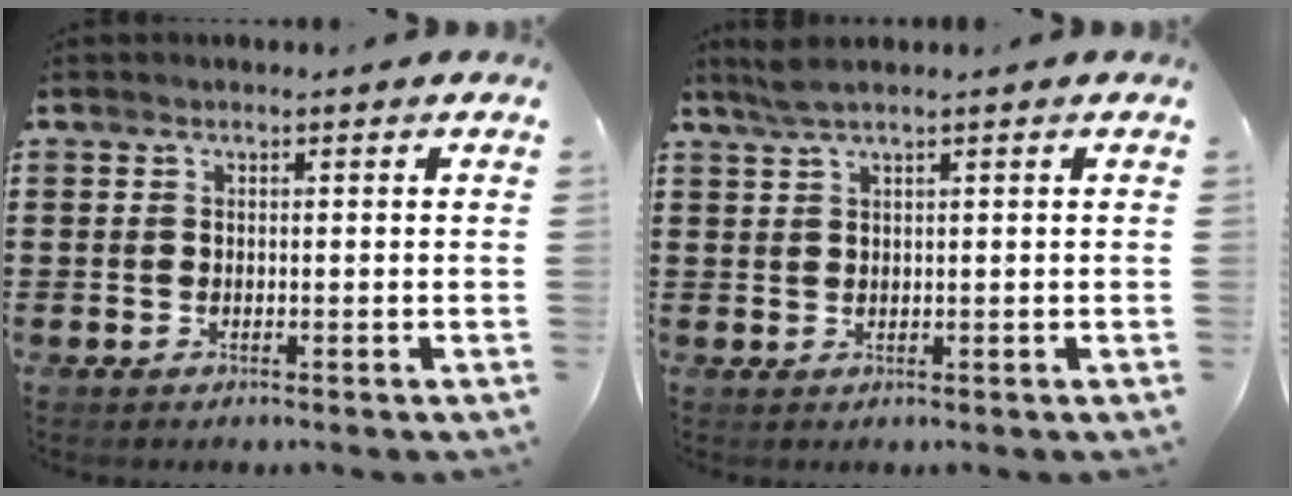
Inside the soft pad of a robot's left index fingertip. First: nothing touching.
{"total": 2.3, "force": [1.6, 0.1, 1.6], "torque": [-0.034, 0.001, 0.029]}